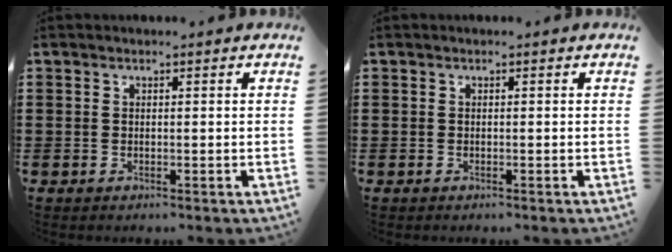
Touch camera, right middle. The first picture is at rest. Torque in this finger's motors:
{"motor_torque": [-0.14, 0.16, 0.00, 0.00]}